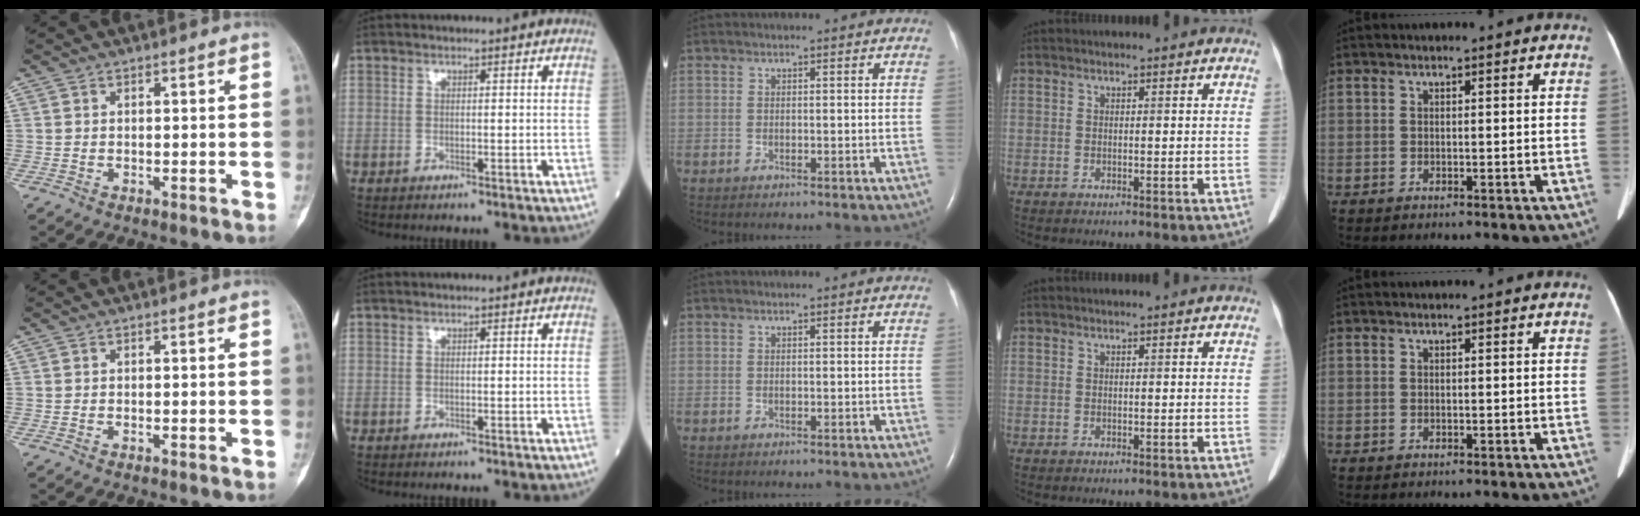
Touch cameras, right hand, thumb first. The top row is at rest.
{}